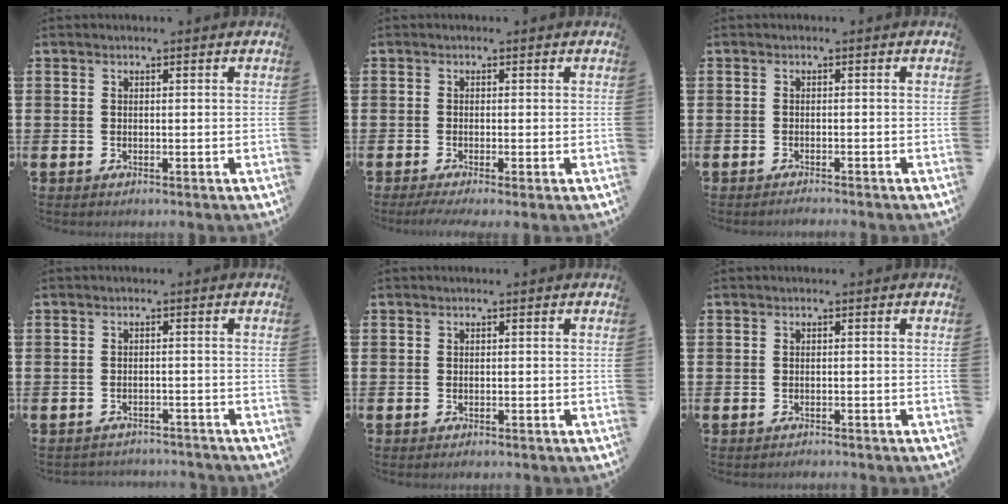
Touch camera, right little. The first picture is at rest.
{"total": 1.1, "force": [-0.3, 0.1, 1.0], "torque": [-0.018, -0.003, -0.006]}
{"total": 0.8, "force": [-0.8, -0.1, 0.2], "torque": [-0.004, -0.002, -0.016]}
{"total": 1.6, "force": [-1.6, 0.0, -0.1], "torque": [-0.003, 0.002, -0.036]}
{"total": 0.0}
{"total": 0.6, "force": [-0.6, 0.0, 0.0], "torque": [-0.001, -0.002, -0.012]}